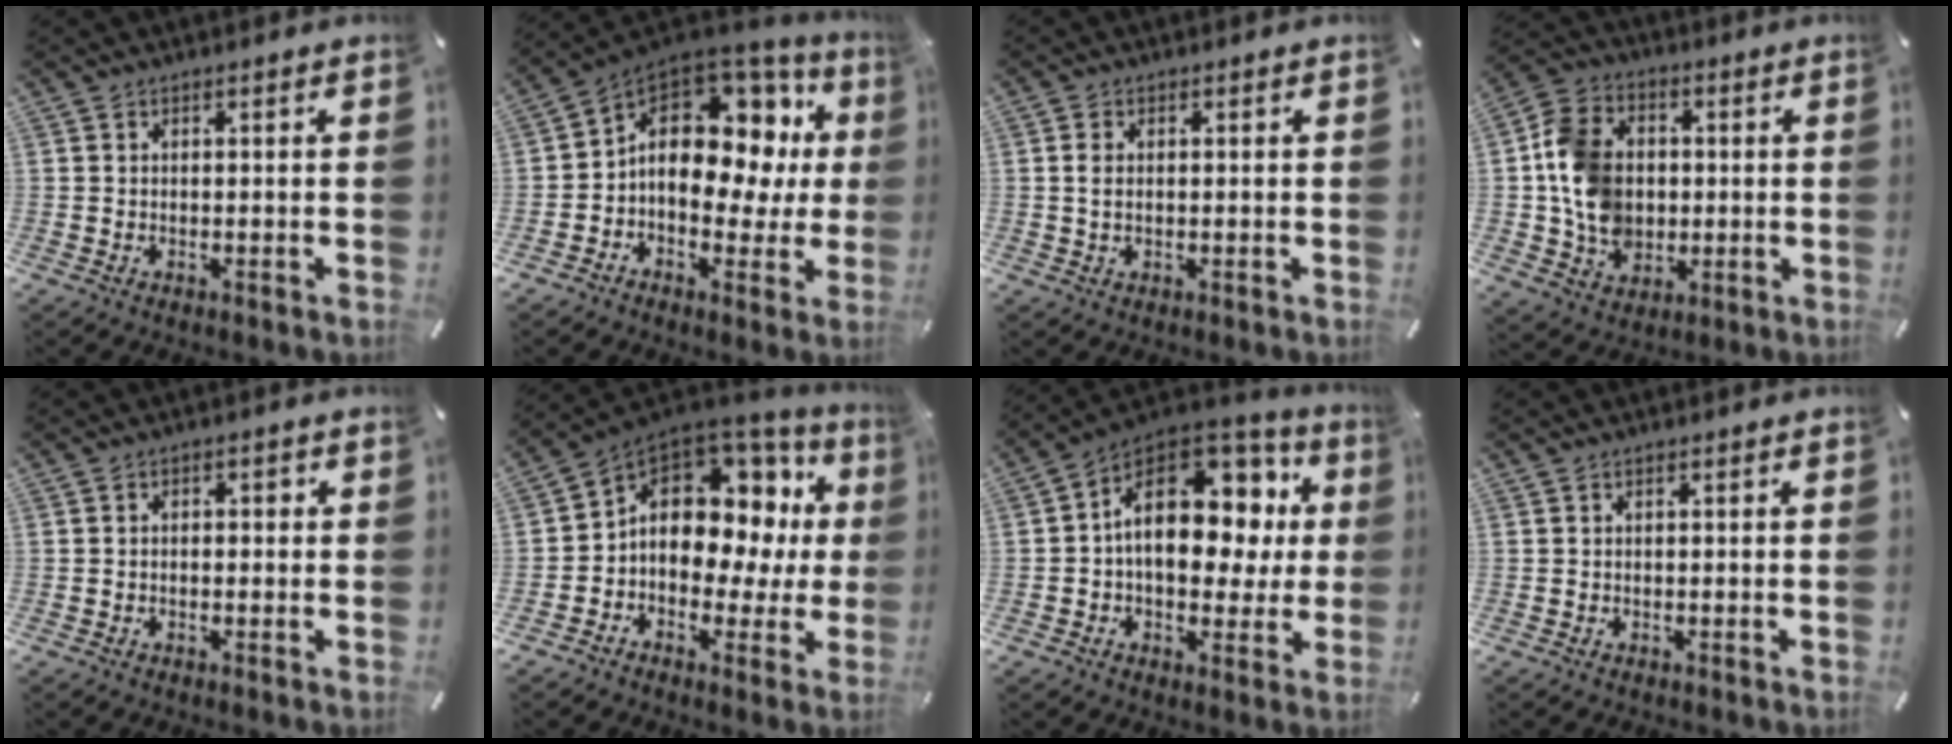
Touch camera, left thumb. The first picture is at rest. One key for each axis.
{"total": 12.8, "fx": 3.2, "fy": 9.1, "fz": 8.4, "tx": -0.133, "ty": -0.032, "tz": 0.054}
{"total": 2.4, "fx": 0.2, "fy": 1.5, "fz": 1.8, "tx": -0.045, "ty": 0.003, "tz": 0.000}
{"total": 13.4, "fx": -0.2, "fy": 11.4, "fz": 7.1, "tx": -0.140, "ty": 0.016, "tz": 0.001}
{"total": 1.3, "fx": -0.4, "fy": 0.8, "fz": 0.9, "tx": -0.016, "ty": 0.006, "tz": -0.010}
{"total": 10.5, "fx": 2.5, "fy": 8.3, "fz": 6.0, "tx": -0.104, "ty": -0.031, "tz": 0.047}
{"total": 17.2, "fx": 4.0, "fy": 11.8, "fz": 11.9, "tx": -0.174, "ty": -0.018, "tz": 0.074}
{"total": 0.0}